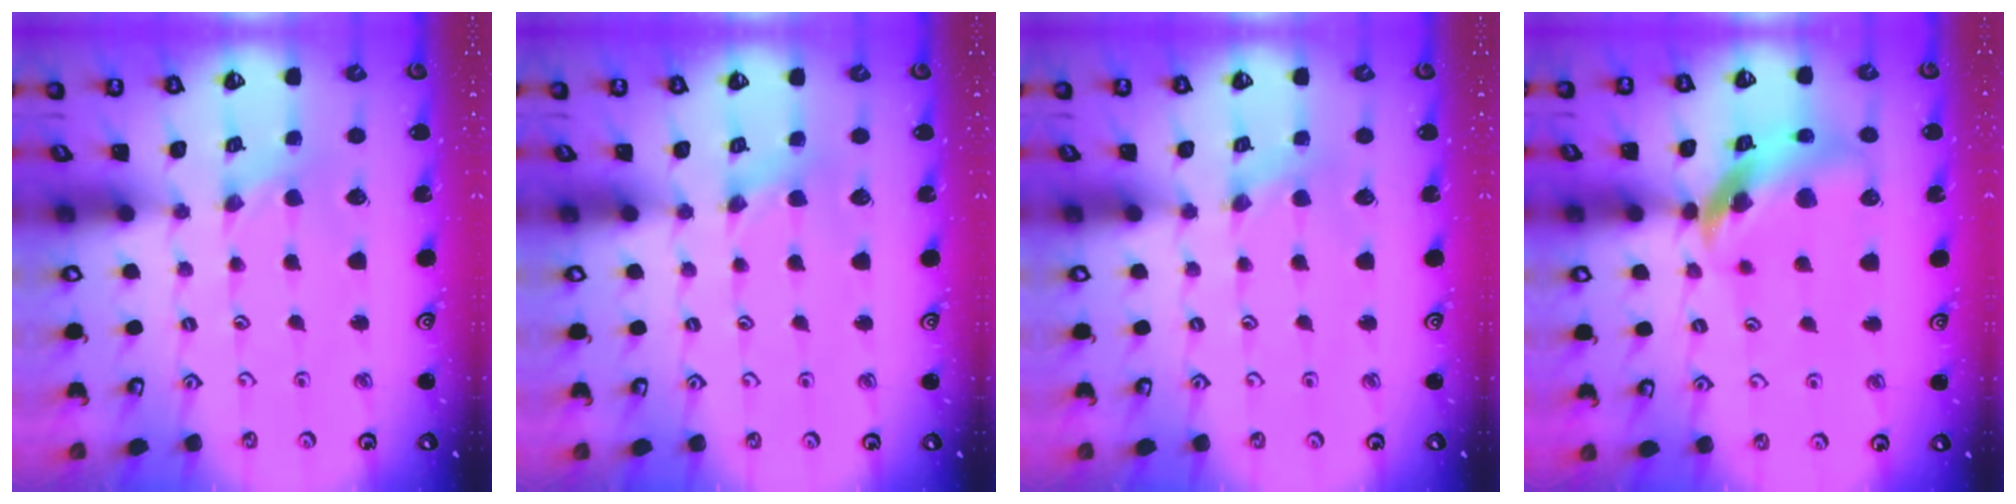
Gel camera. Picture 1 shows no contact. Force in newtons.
{"total": 1.9, "press": 1.8, "slide": 0.3}
{"total": 2.1, "press": 2.1, "slide": 0.4}
{"total": 14.4, "press": 14.3, "slide": 2.0}